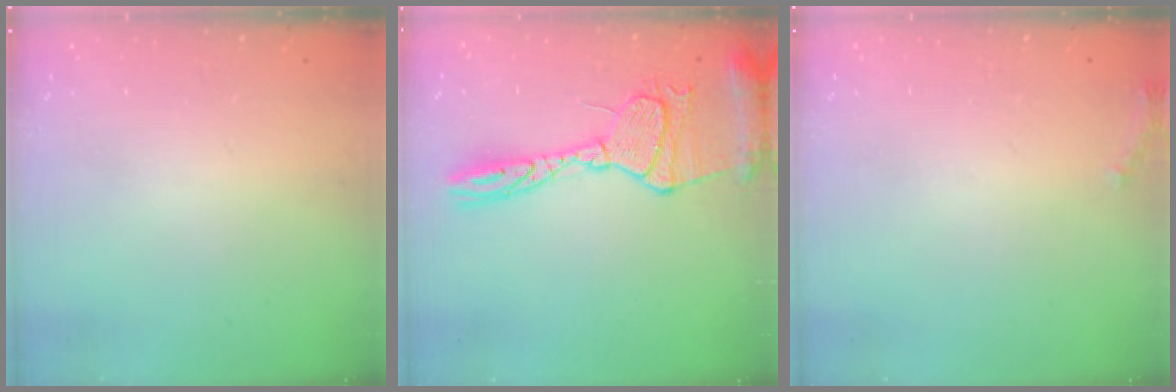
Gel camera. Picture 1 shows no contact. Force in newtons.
{"total": 17.8, "press": 17.7, "slide": 1.5}
{"total": 5.1, "press": 4.8, "slide": 1.8}